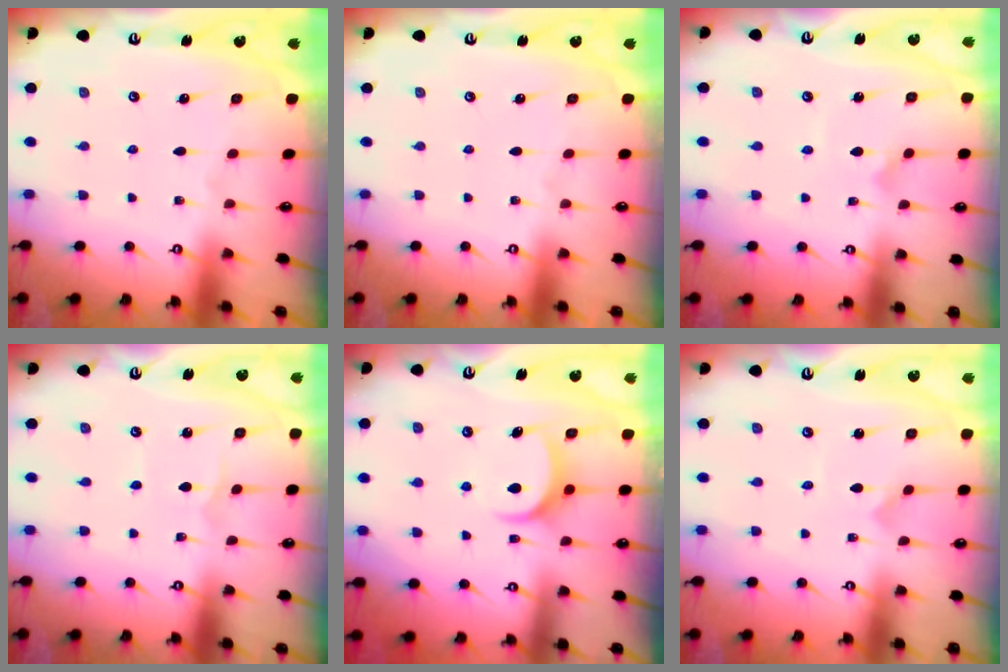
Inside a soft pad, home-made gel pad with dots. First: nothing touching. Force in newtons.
{"total": 0.0}
{"total": 2.5, "press": 2.5, "slide": 0.3}
{"total": 1.1, "press": 1.1, "slide": 0.2}
{"total": 8.0, "press": 7.9, "slide": 0.9}
{"total": 0.0}